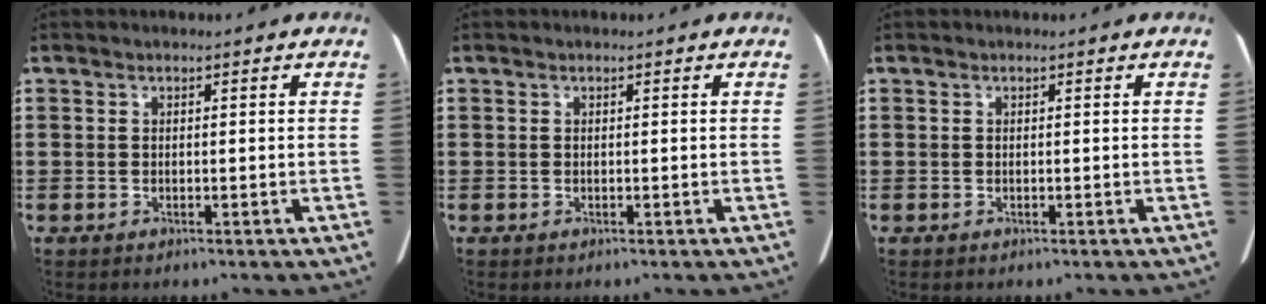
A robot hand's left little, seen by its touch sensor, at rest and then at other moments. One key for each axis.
{"total": 0.0}
{"total": 0.0}